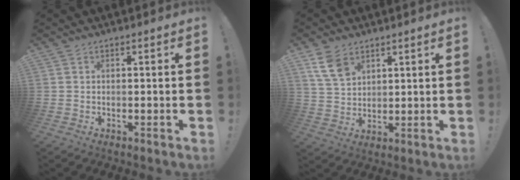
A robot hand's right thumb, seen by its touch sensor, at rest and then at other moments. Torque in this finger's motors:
{"motor_torque": [0.47, 1.23, 0.29, 0.04, 0.00]}